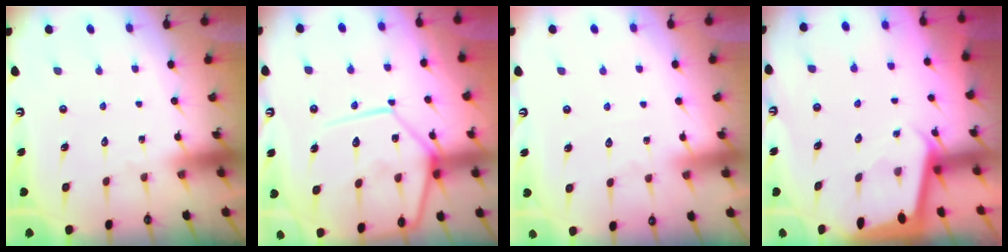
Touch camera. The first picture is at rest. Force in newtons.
{"total": 17.1, "press": 17.0, "slide": 2.4}
{"total": 3.9, "press": 3.9, "slide": 0.4}
{"total": 2.0, "press": 2.0, "slide": 0.0}